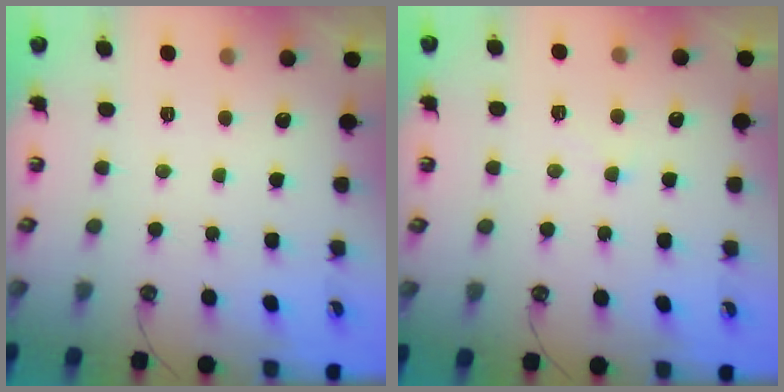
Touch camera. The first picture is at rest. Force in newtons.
{"total": 1.9, "press": 1.8, "slide": 0.6}